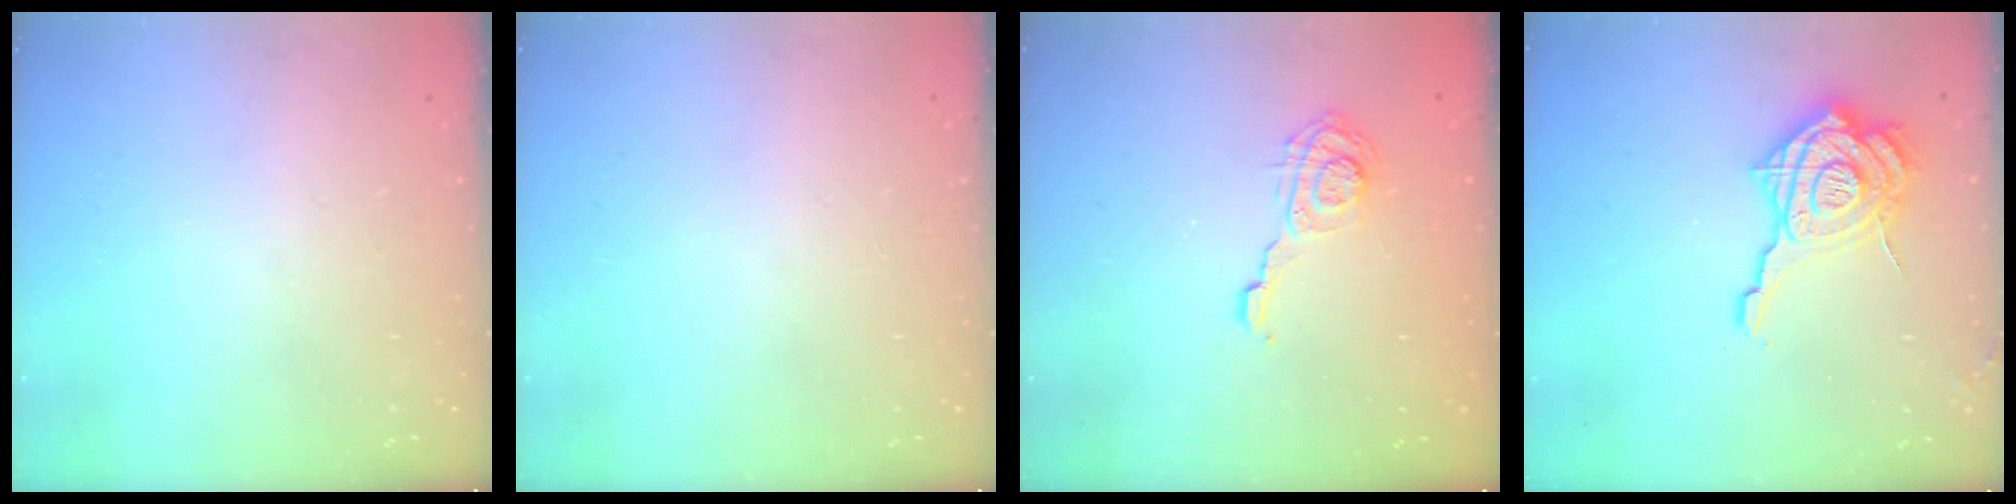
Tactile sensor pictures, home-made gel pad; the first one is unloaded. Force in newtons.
{"total": 0.0}
{"total": 7.4, "press": 7.4, "slide": 0.3}
{"total": 19.5, "press": 19.4, "slide": 2.0}